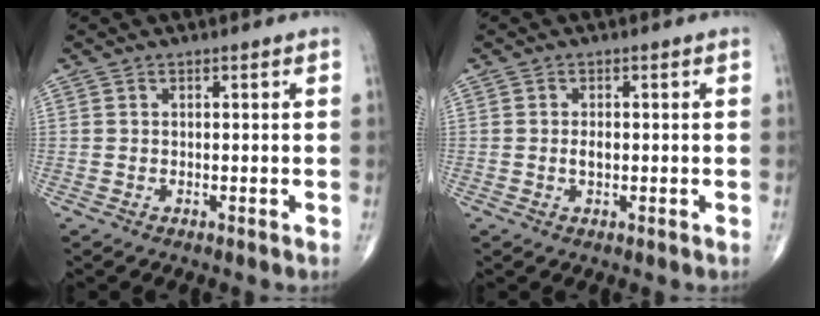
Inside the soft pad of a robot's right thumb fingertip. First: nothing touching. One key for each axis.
{"total": 1.6, "fx": -0.1, "fy": 0.9, "fz": 1.3, "tx": -0.024, "ty": 0.001, "tz": -0.003}